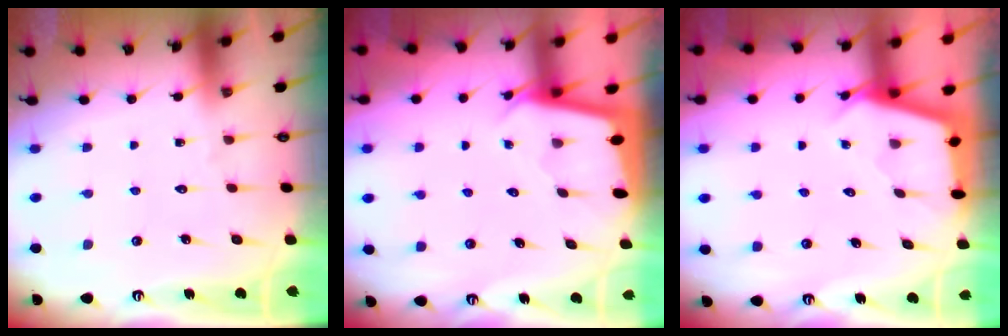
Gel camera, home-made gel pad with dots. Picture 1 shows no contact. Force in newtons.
{"total": 2.0, "press": 2.0, "slide": 0.1}
{"total": 2.6, "press": 2.6, "slide": 0.3}